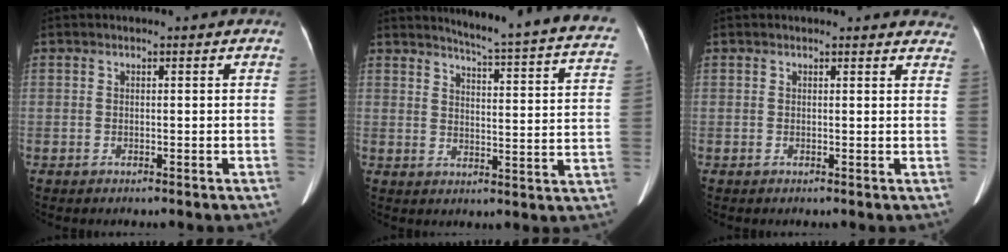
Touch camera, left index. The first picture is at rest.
{"total": 20.6, "force": [18.6, 0.3, 8.7], "torque": [-0.116, -0.083, 0.207]}
{"total": 7.0, "force": [6.7, 1.8, 0.9], "torque": [0.020, -0.009, 0.041]}